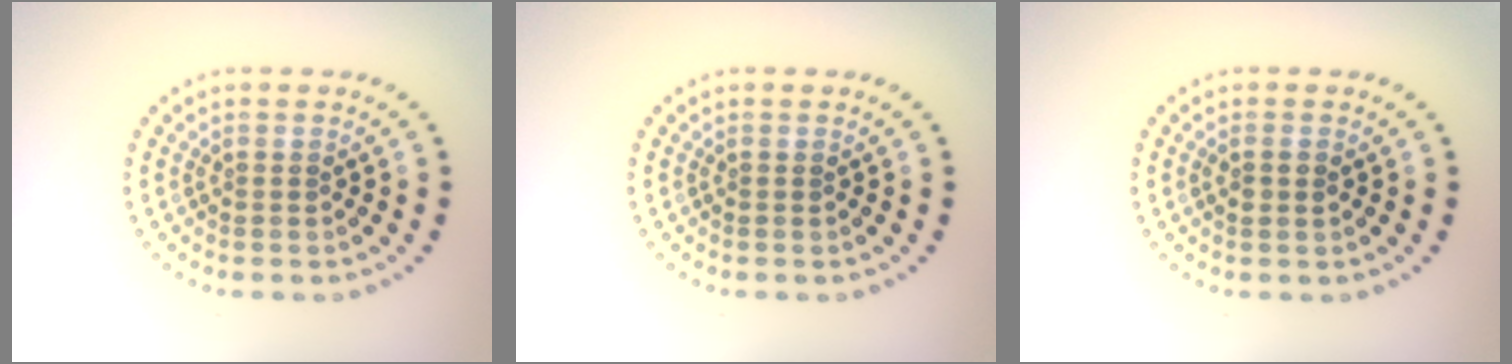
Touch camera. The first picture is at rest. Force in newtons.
{"total": 0.0}
{"total": 1.1, "press": 1.0, "slide": 0.3}